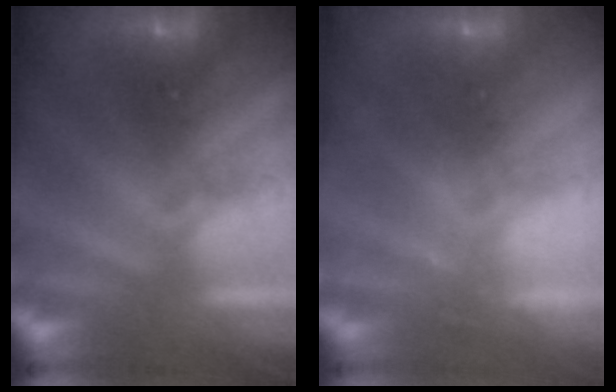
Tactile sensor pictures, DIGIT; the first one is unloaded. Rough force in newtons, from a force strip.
{"total": 2.2}